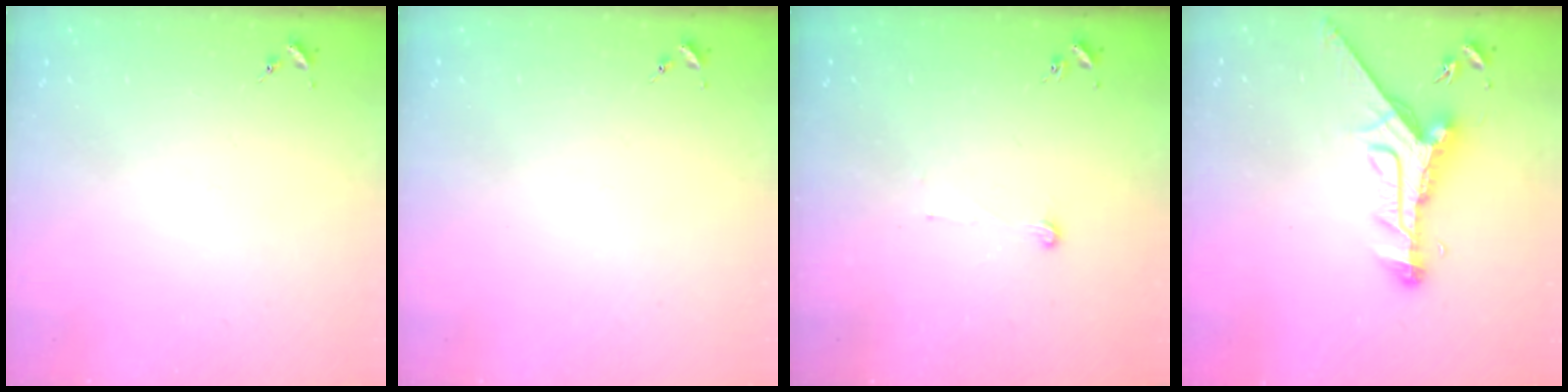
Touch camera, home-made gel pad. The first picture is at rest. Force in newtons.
{"total": 0.0}
{"total": 3.7, "press": 3.6, "slide": 0.3}
{"total": 11.9, "press": 11.8, "slide": 1.7}